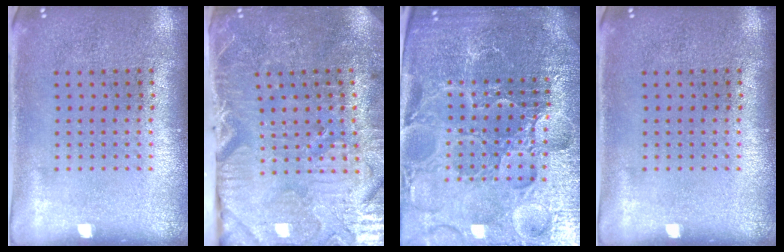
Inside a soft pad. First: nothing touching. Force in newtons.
{"total": 3.9, "press": 3.9, "slide": 0.5}
{"total": 6.0, "press": 5.4, "slide": 2.7}
{"total": 0.0}